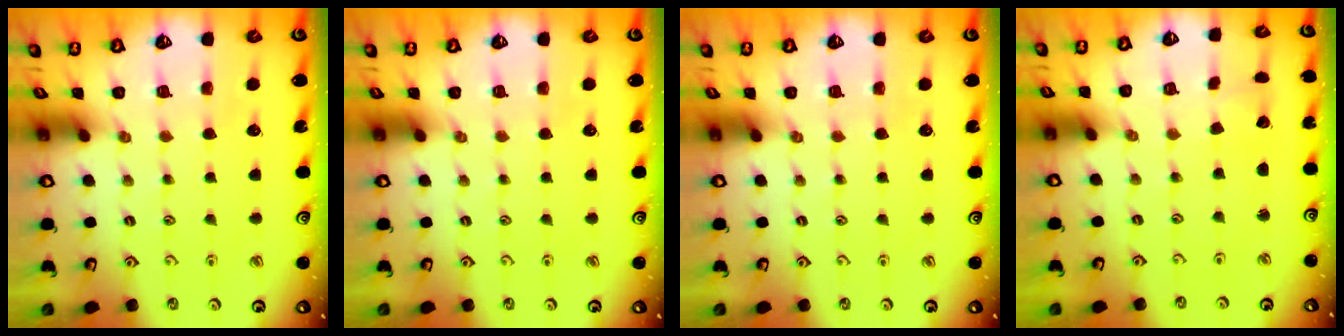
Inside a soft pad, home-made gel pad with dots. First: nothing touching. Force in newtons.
{"total": 0.0}
{"total": 0.0}
{"total": 1.7, "press": 1.7, "slide": 0.1}